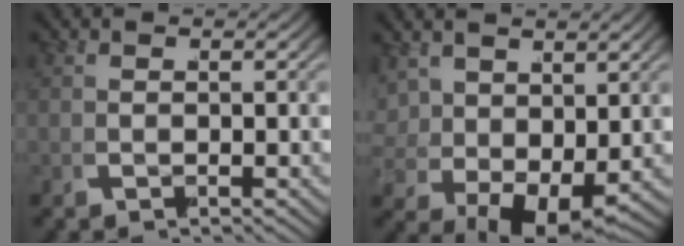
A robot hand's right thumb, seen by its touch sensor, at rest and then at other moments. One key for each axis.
{"total": 4.0, "fx": 1.2, "fy": 2.4, "fz": 2.9, "tx": -0.062, "ty": -0.024, "tz": 0.037}